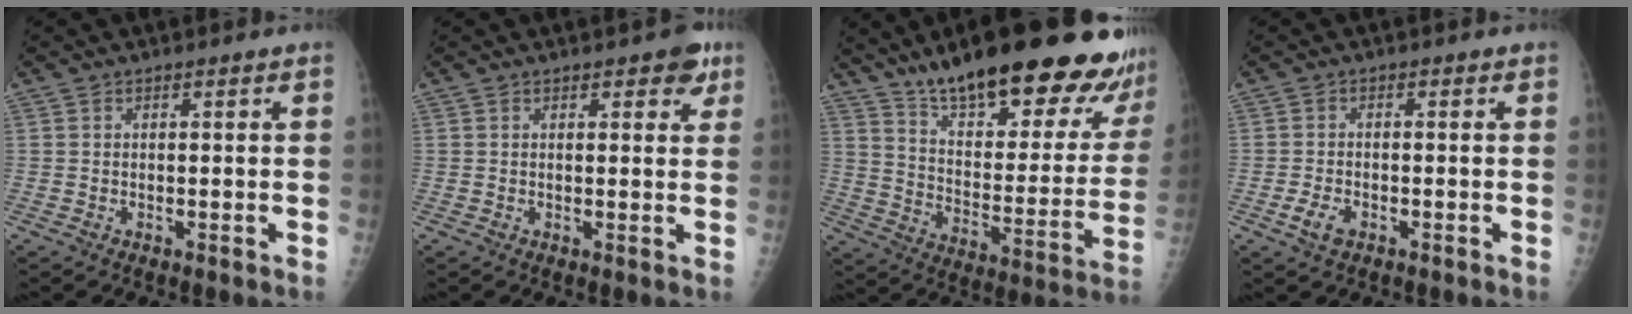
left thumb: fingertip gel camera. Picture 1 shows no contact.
{"total": 3.9, "force": [2.2, 1.9, 2.7], "torque": [-0.009, -0.005, 0.019]}
{"total": 31.0, "force": [23.9, 7.9, 18.2], "torque": [-0.228, -0.105, 0.340]}
{"total": 3.3, "force": [-1.6, 2.0, 2.1], "torque": [-0.040, 0.002, -0.029]}